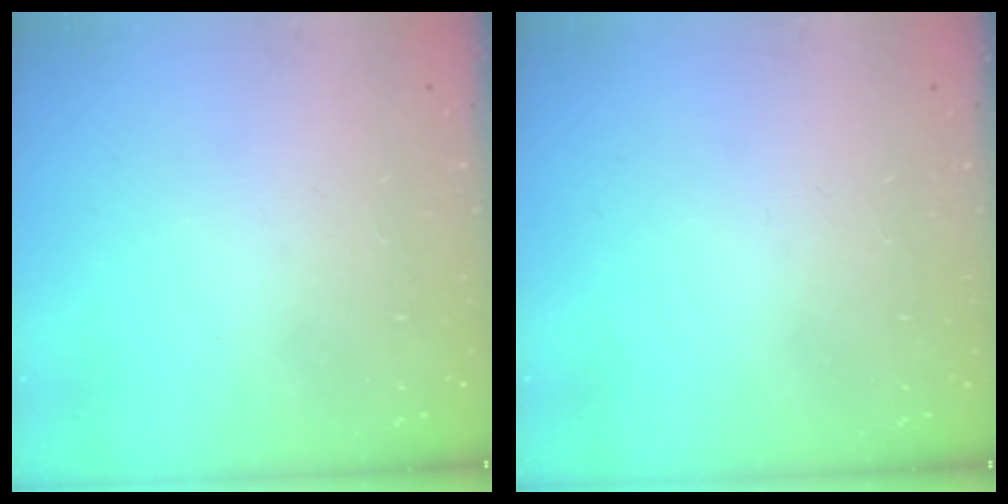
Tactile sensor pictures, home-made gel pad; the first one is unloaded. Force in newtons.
{"total": 0.0}